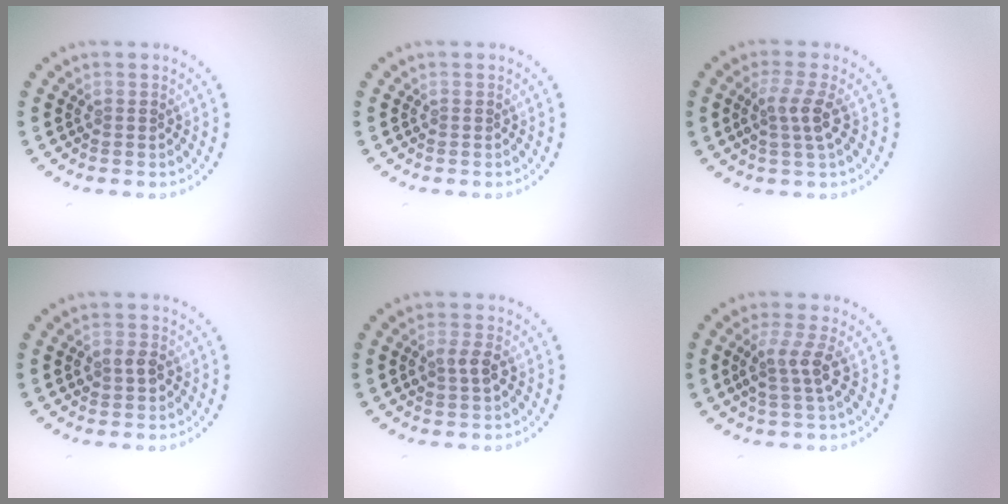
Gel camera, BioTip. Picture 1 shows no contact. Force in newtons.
{"total": 0.0}
{"total": 2.5, "press": 1.9, "slide": 1.6}
{"total": 1.8, "press": 1.8, "slide": 0.1}
{"total": 1.8, "press": 1.7, "slide": 0.2}
{"total": 2.7, "press": 2.1, "slide": 1.7}